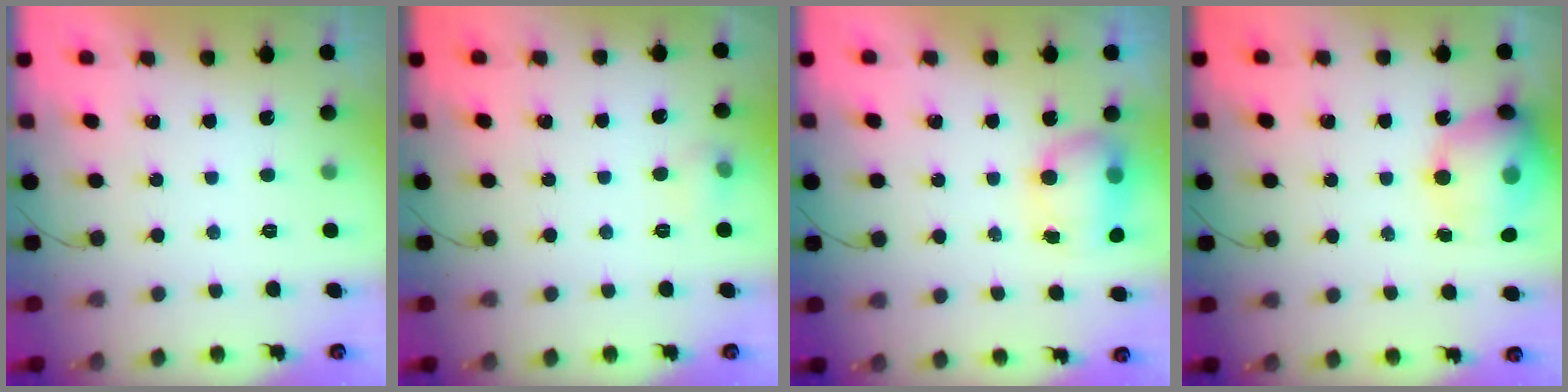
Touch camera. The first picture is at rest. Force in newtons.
{"total": 5.1, "press": 4.8, "slide": 1.8}
{"total": 7.1, "press": 7.1, "slide": 0.7}
{"total": 17.2, "press": 16.9, "slide": 3.3}